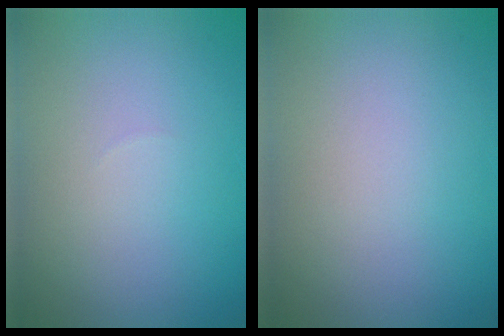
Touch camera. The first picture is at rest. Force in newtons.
{"total": 0.0}